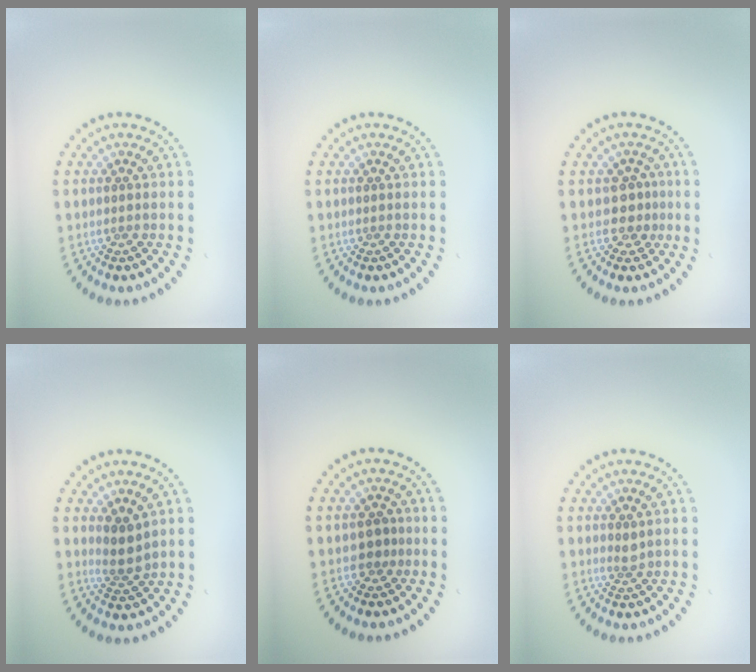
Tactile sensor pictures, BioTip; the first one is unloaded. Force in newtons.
{"total": 0.0}
{"total": 2.0, "press": 1.5, "slide": 1.4}
{"total": 2.2, "press": 1.8, "slide": 1.3}
{"total": 1.3, "press": 1.0, "slide": 0.8}
{"total": 1.0, "press": 0.7, "slide": 0.7}